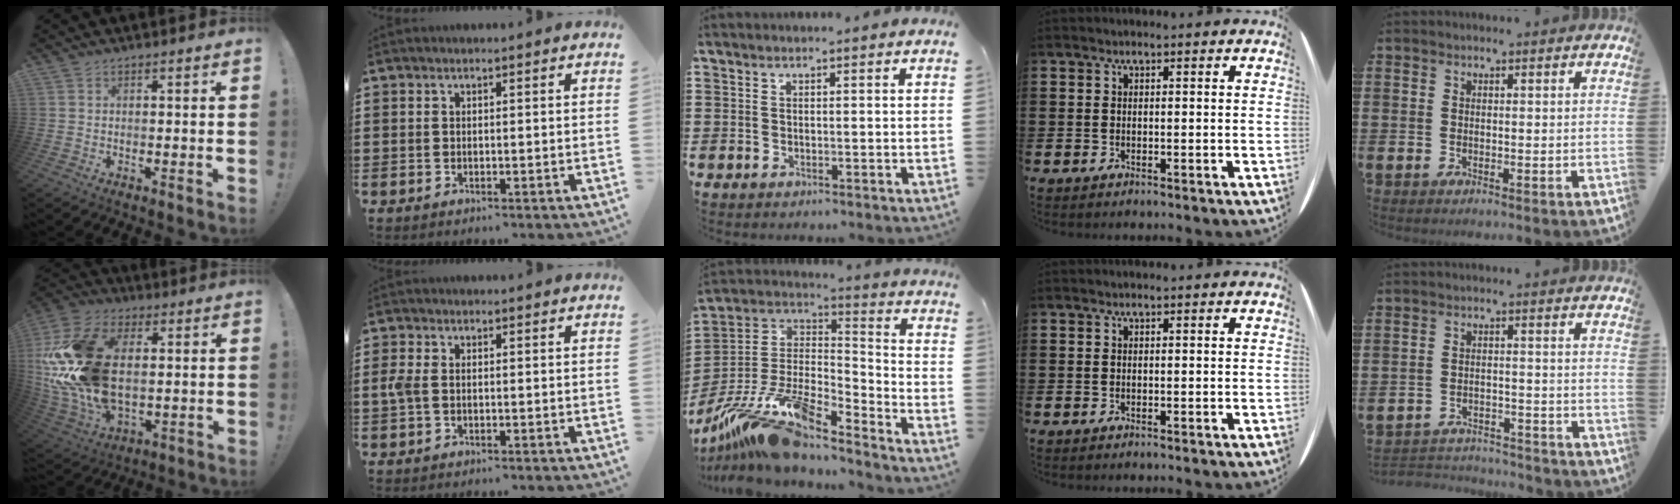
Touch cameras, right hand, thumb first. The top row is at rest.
{"thumb": {"total": 26.1, "force": [2.4, 16.5, 20.1], "torque": [-0.402, 0.005, 0.052]}, "index": {"total": 2.1, "force": [-0.2, 1.2, 1.7], "torque": [-0.057, -0.004, -0.012]}, "middle": {"total": 15.9, "force": [-12.6, 2.6, 9.2], "torque": [-0.198, 0.019, -0.243]}, "little": {"total": 3.4, "force": [-3.4, 0.5, 0.1], "torque": [-0.008, 0.006, -0.072]}}